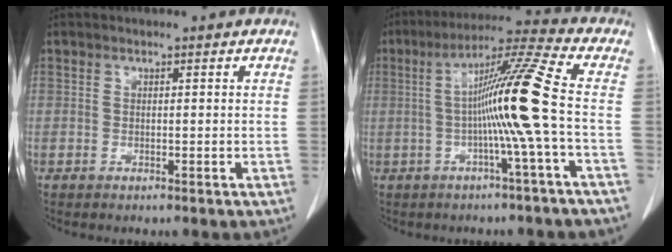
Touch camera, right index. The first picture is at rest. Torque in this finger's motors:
{"motor_torque": [1.35, -0.24, 0.71, 0.20]}